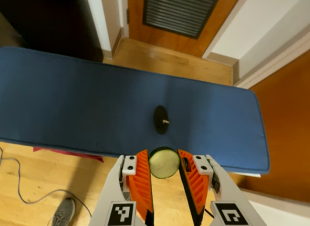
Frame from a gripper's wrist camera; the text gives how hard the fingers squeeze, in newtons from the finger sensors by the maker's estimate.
{"total": 7.9, "left": 8.0, "right": 7.8}